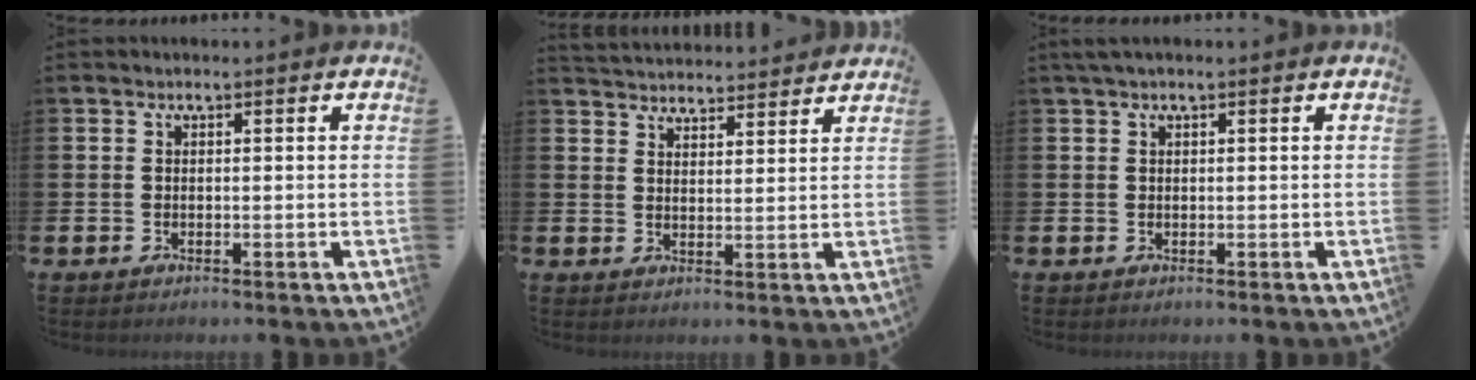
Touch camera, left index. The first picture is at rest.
{"total": 4.3, "force": [4.2, 0.5, -0.3], "torque": [-0.005, -0.027, 0.077]}
{"total": 0.9, "force": [0.6, 0.1, 0.7], "torque": [-0.016, 0.004, 0.011]}